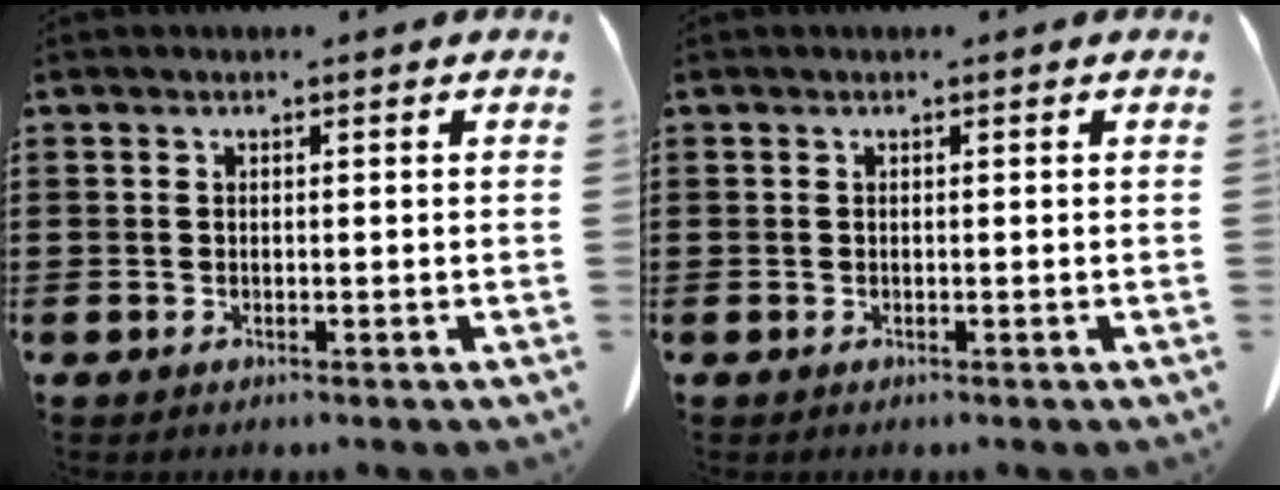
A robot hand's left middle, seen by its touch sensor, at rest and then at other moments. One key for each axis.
{"total": 0.0}